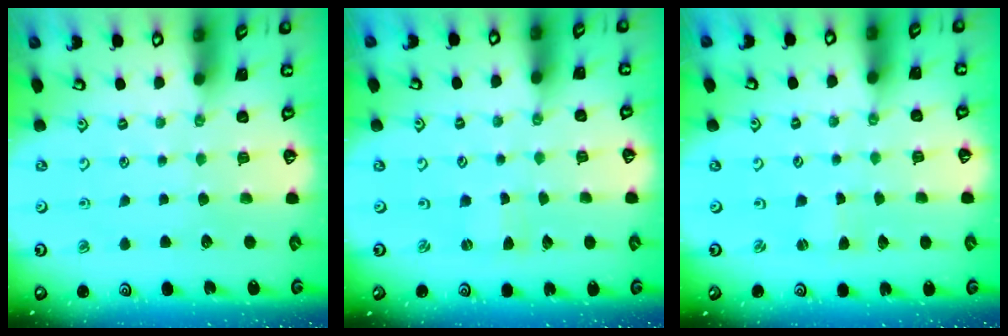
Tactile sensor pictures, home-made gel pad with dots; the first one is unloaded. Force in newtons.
{"total": 0.0}
{"total": 0.8, "press": 0.8, "slide": 0.2}